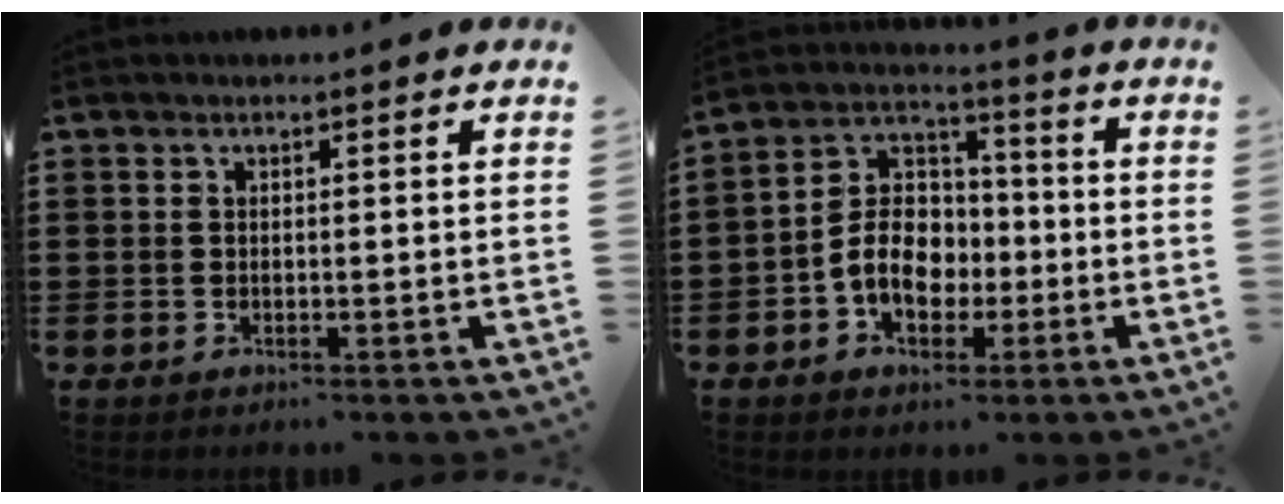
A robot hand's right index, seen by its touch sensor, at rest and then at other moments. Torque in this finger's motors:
{"motor_torque": [2.14, 0.00, 0.49, 0.20]}